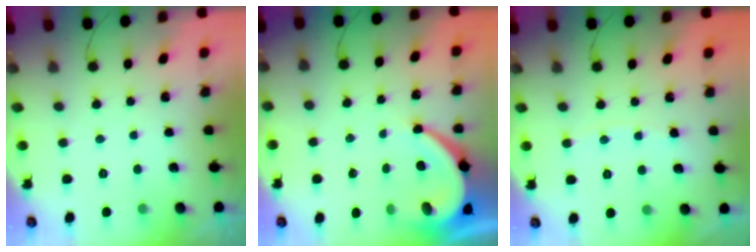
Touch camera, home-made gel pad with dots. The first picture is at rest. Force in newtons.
{"total": 7.7, "press": 7.7, "slide": 0.8}
{"total": 3.1, "press": 3.1, "slide": 0.6}